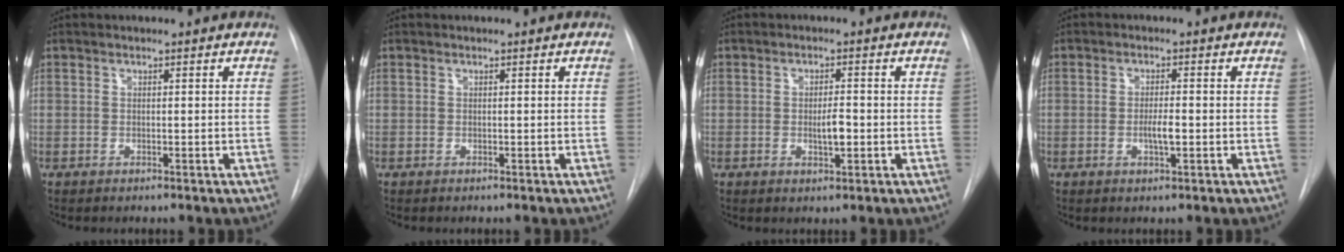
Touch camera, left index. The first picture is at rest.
{"total": 0.0}
{"total": 3.0, "force": [-0.8, 0.8, 2.7], "torque": [-0.048, -0.005, -0.011]}
{"total": 2.7, "force": [-0.9, 0.5, 2.5], "torque": [-0.047, -0.005, -0.015]}